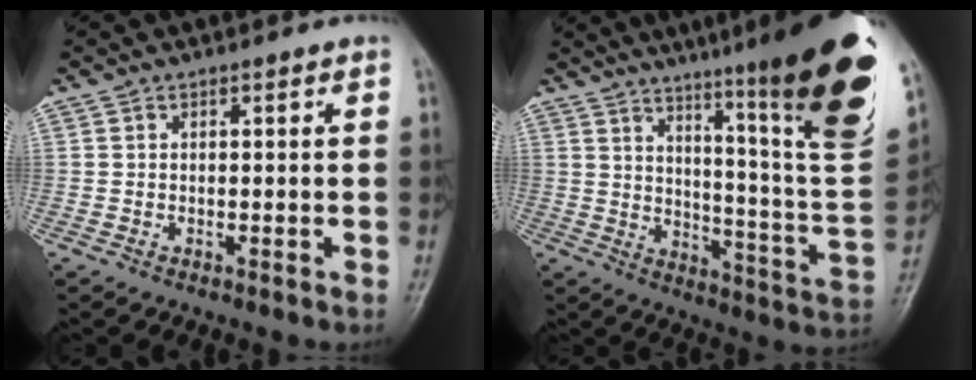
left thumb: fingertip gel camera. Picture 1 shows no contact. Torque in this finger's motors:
{"motor_torque": [3.36, 1.63, 1.61, -1.15, 0.47]}